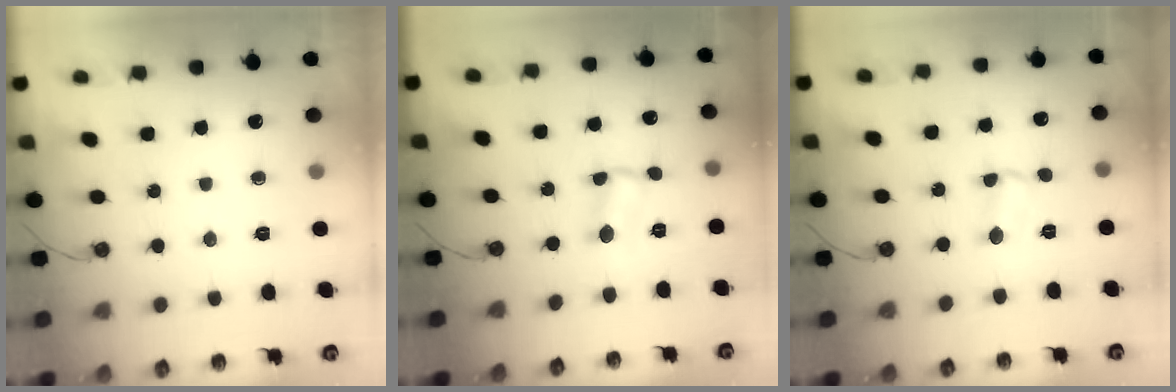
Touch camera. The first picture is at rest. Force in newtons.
{"total": 1.4, "press": 1.3, "slide": 0.4}
{"total": 3.0, "press": 3.0, "slide": 0.4}